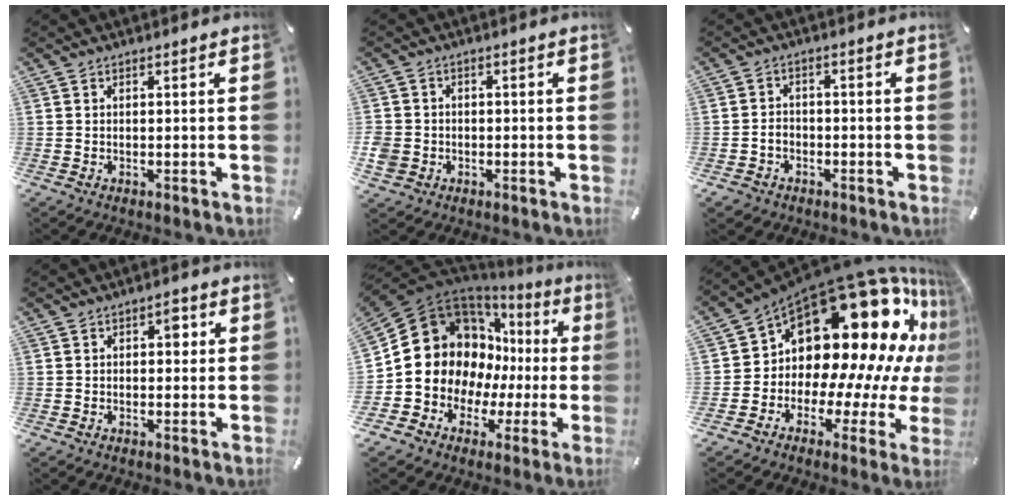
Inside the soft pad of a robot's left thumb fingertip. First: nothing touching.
{"total": 4.2, "force": [-1.4, 3.8, 1.2], "torque": [-0.032, 0.004, -0.026]}
{"total": 3.7, "force": [-1.6, 3.0, 1.3], "torque": [-0.030, 0.008, -0.033]}
{"total": 2.8, "force": [0.4, 1.8, 2.1], "torque": [-0.021, 0.001, -0.002]}
{"total": 16.1, "force": [2.9, 14.4, 6.4], "torque": [-0.110, -0.035, 0.076]}
{"total": 25.4, "force": [12.6, 13.3, 17.5], "torque": [-0.240, -0.152, 0.241]}